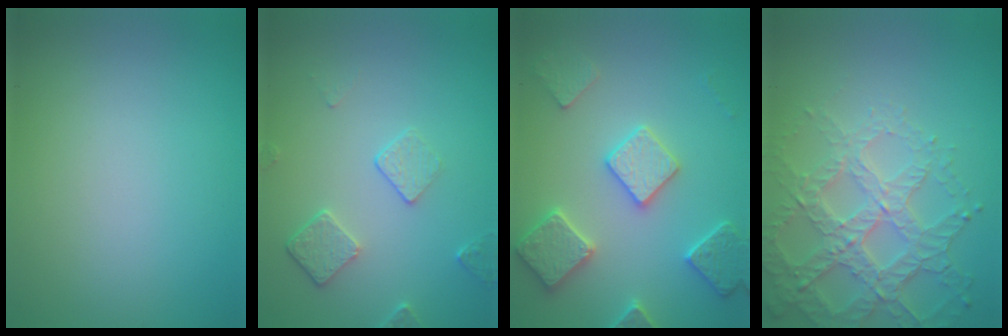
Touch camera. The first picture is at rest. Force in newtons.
{"total": 2.3, "press": 1.6, "slide": 1.6}
{"total": 4.2, "press": 4.1, "slide": 1.1}
{"total": 5.7, "press": 4.6, "slide": 3.3}